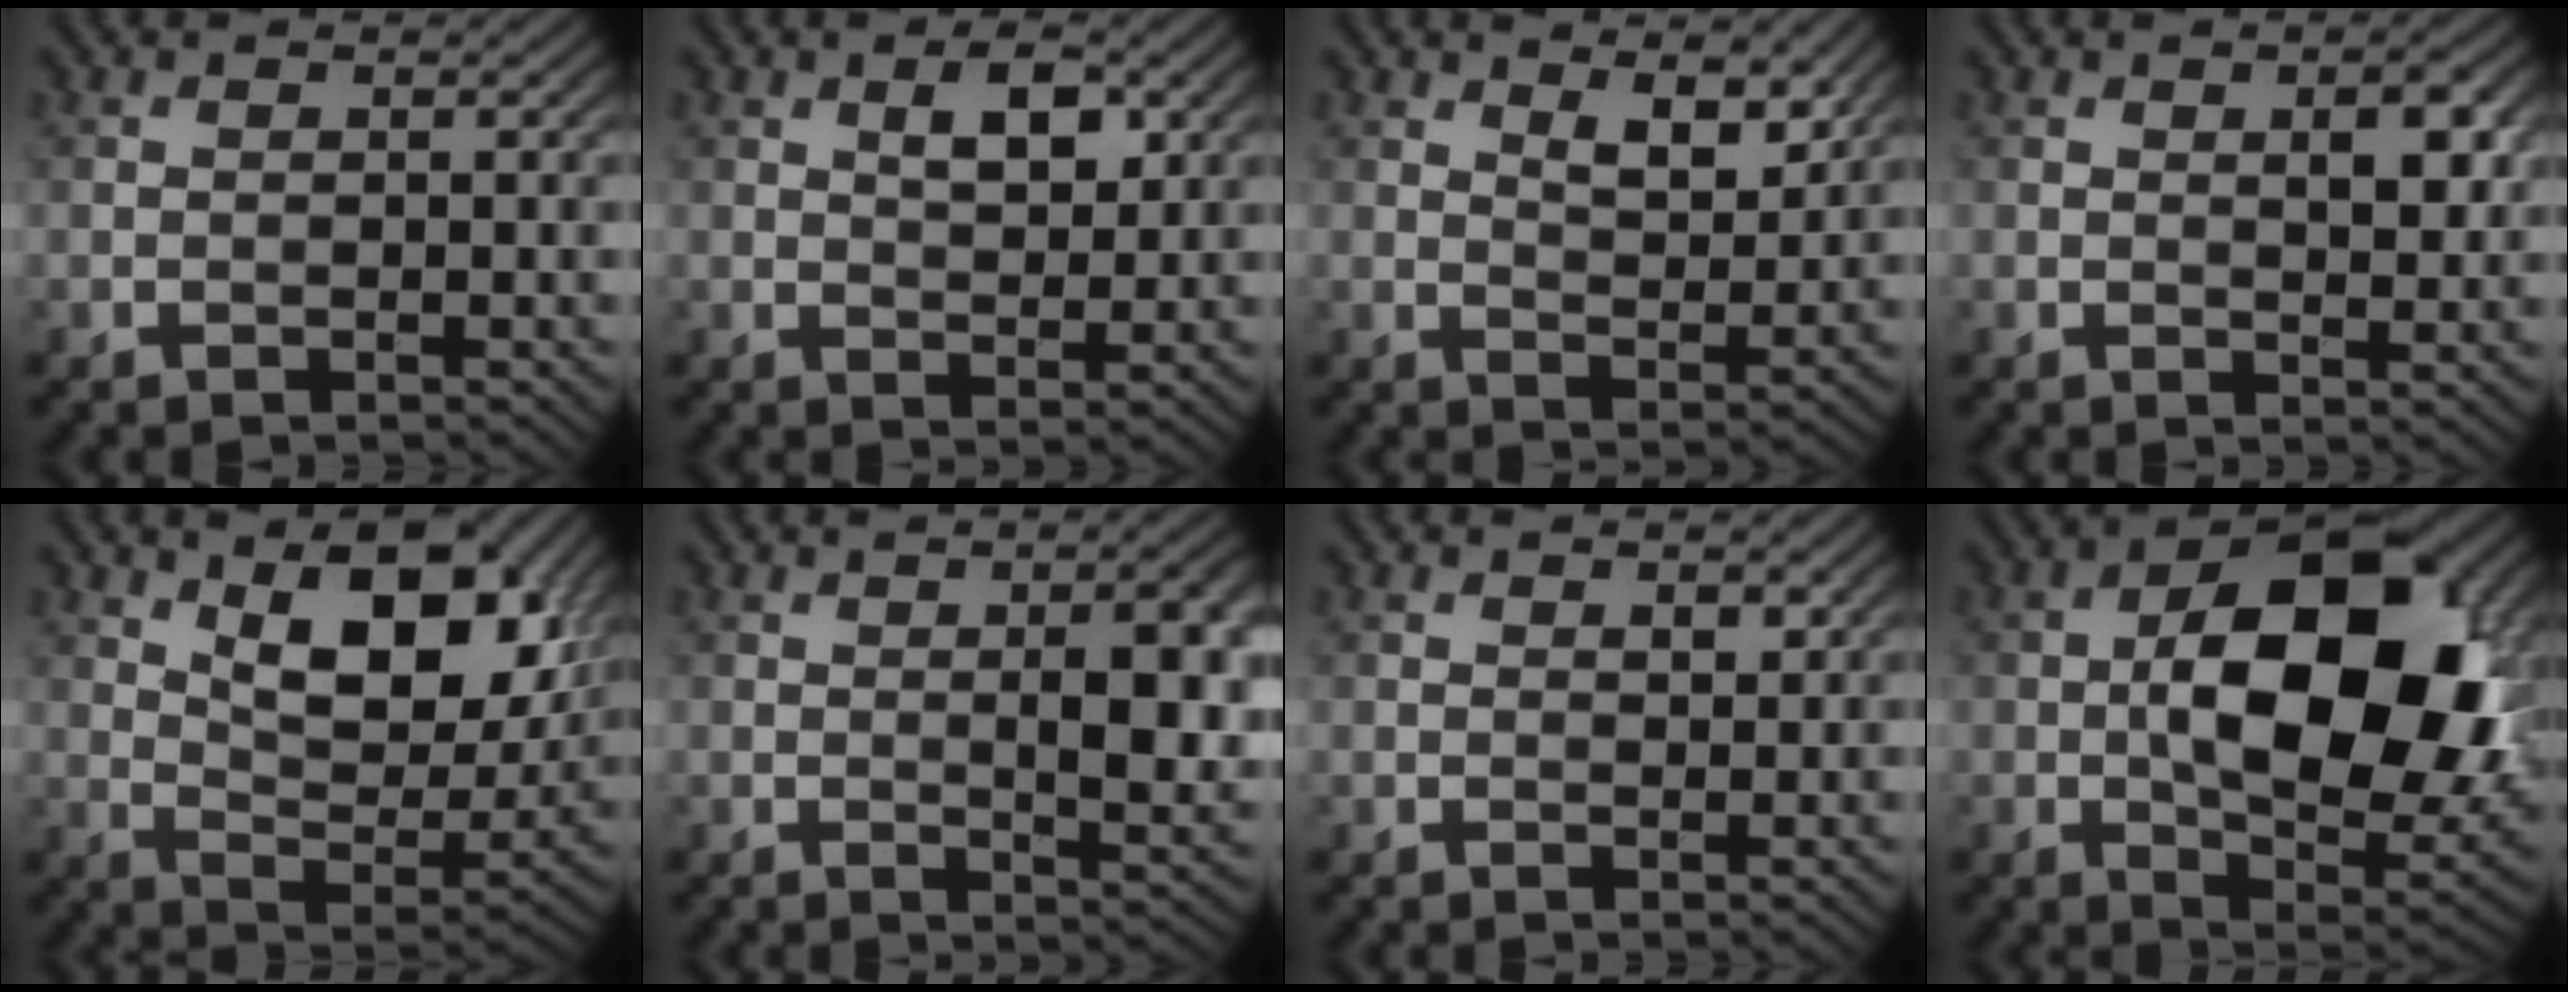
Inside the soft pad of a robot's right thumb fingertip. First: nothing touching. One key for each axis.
{"total": 4.0, "fx": 1.5, "fy": 1.9, "fz": 3.1, "tx": -0.057, "ty": 0.000, "tz": 0.028}
{"total": 5.0, "fx": 3.2, "fy": 2.0, "fz": 3.3, "tx": -0.060, "ty": -0.009, "tz": 0.057}
{"total": 3.5, "fx": 1.0, "fy": 1.6, "fz": 3.0, "tx": -0.049, "ty": 0.000, "tz": 0.016}
{"total": 13.8, "fx": 5.8, "fy": 7.0, "fz": 10.3, "tx": -0.161, "ty": -0.012, "tz": 0.096}
{"total": 7.7, "fx": 0.6, "fy": 2.9, "fz": 7.1, "tx": -0.102, "ty": 0.002, "tz": 0.013}
{"total": 1.2, "fx": 0.6, "fy": 0.6, "fz": 0.8, "tx": -0.010, "ty": -0.004, "tz": 0.011}
{"total": 16.6, "fx": 0.7, "fy": 9.2, "fz": 13.8, "tx": -0.212, "ty": -0.004, "tz": 0.014}